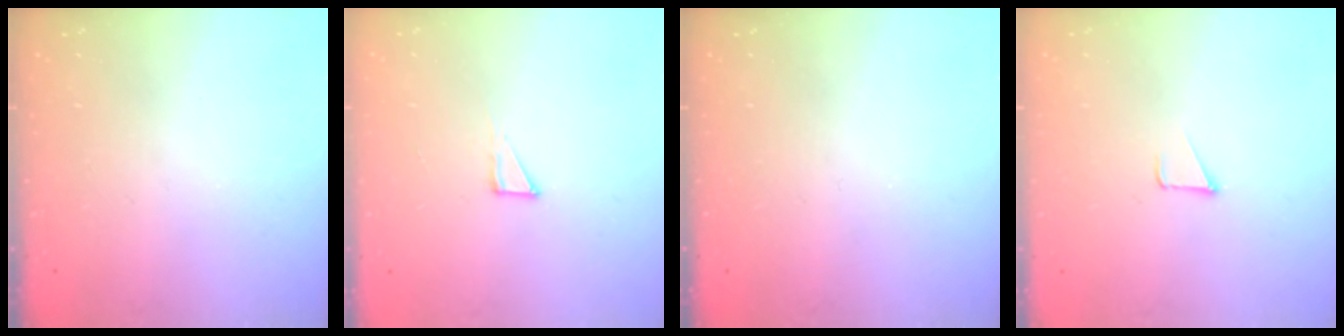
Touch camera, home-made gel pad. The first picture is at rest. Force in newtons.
{"total": 4.1, "press": 4.1, "slide": 0.3}
{"total": 0.0}
{"total": 1.2, "press": 1.2, "slide": 0.1}